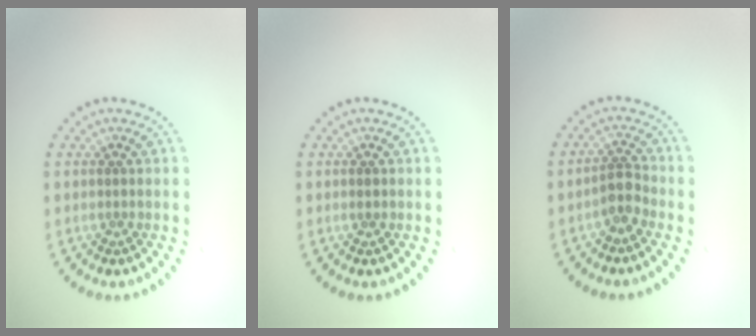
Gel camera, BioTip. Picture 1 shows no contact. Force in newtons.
{"total": 0.8, "press": 0.7, "slide": 0.3}
{"total": 2.1, "press": 1.7, "slide": 1.2}